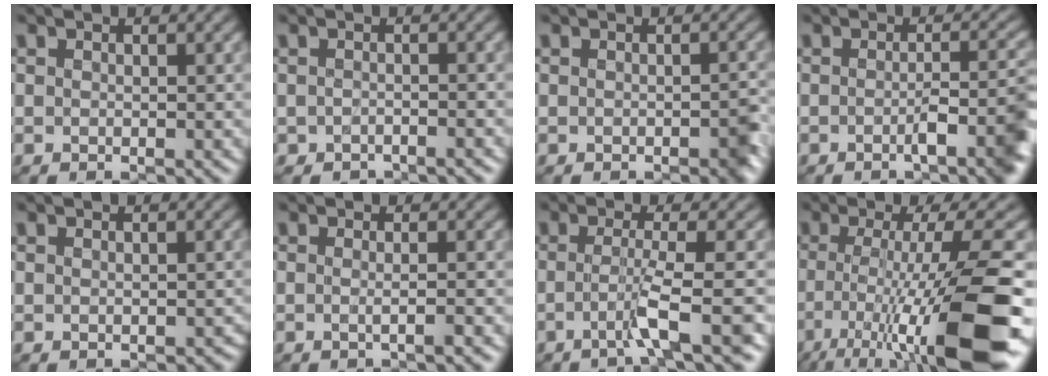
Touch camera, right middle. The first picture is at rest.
{"total": 1.2, "force": [-1.1, 0.3, 0.3], "torque": [-0.004, -0.002, -0.027]}
{"total": 2.4, "force": [-0.9, 1.4, 1.7], "torque": [-0.020, 0.001, -0.021]}
{"total": 3.6, "force": [-1.5, 0.6, 3.2], "torque": [-0.046, 0.003, -0.029]}
{"total": 1.6, "force": [-0.1, 1.2, 0.9], "torque": [-0.014, -0.004, -0.004]}
{"total": 1.1, "force": [-0.5, -0.7, 0.6], "torque": [-0.012, 0.000, -0.012]}
{"total": 3.5, "force": [-1.7, -0.9, 2.9], "torque": [-0.060, 0.006, -0.043]}
{"total": 11.6, "force": [-3.7, 1.4, 10.9], "torque": [-0.162, -0.009, -0.072]}